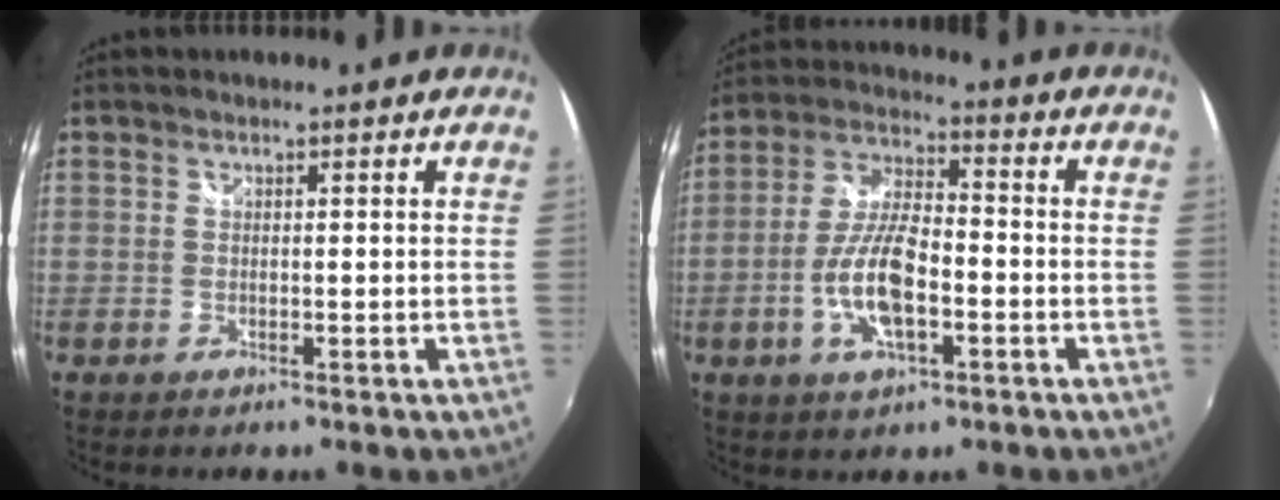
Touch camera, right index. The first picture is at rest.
{"total": 11.9, "force": [-3.7, 4.3, 10.4], "torque": [-0.217, 0.001, -0.069]}